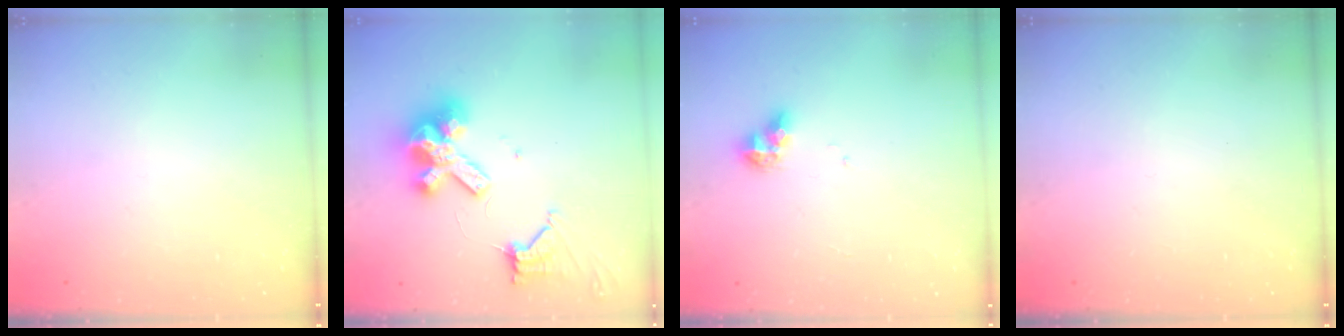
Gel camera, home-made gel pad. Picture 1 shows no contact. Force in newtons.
{"total": 14.3, "press": 14.2, "slide": 1.7}
{"total": 6.4, "press": 6.4, "slide": 0.7}
{"total": 0.0}